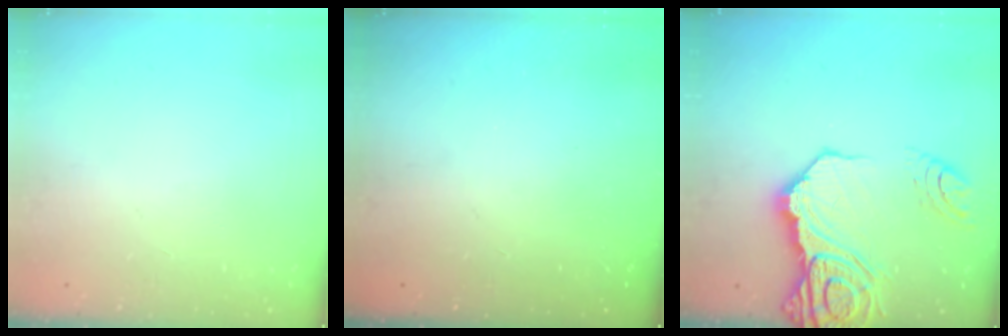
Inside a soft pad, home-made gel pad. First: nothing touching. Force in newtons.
{"total": 0.0}
{"total": 22.5, "press": 22.4, "slide": 2.8}